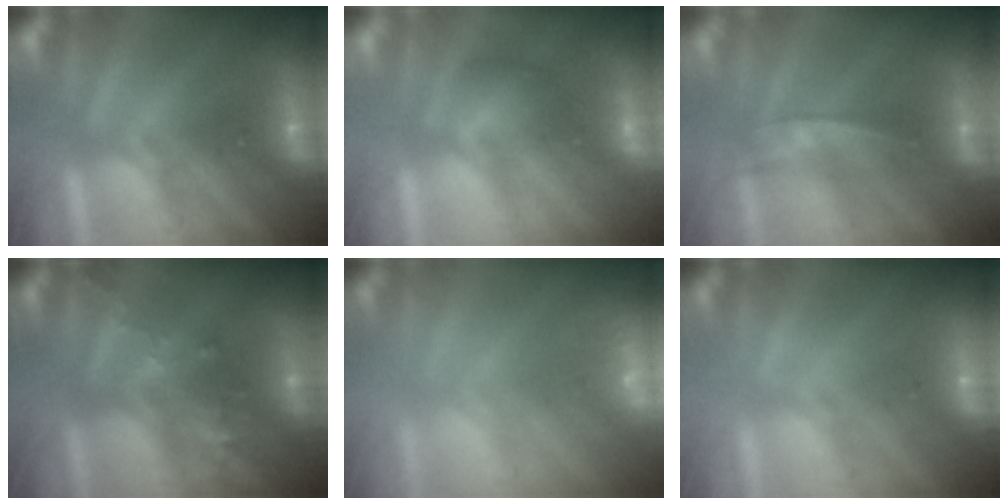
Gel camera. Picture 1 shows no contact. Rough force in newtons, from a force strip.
{"total": 3.0}
{"total": 2.2}
{"total": 2.8}
{"total": 9.8}
{"total": 1.6}